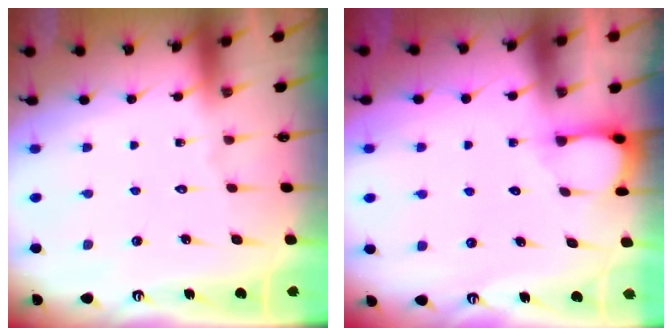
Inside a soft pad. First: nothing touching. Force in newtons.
{"total": 2.3, "press": 2.3, "slide": 0.3}